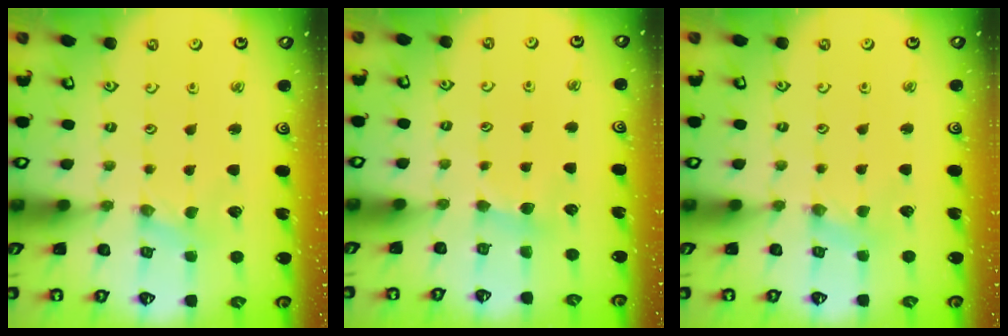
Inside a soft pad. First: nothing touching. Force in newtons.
{"total": 2.5, "press": 2.4, "slide": 0.2}
{"total": 2.6, "press": 2.6, "slide": 0.3}